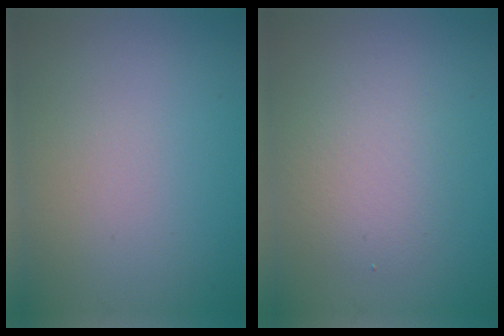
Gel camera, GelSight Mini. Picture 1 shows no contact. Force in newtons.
{"total": 2.8, "press": 2.8, "slide": 0.1}